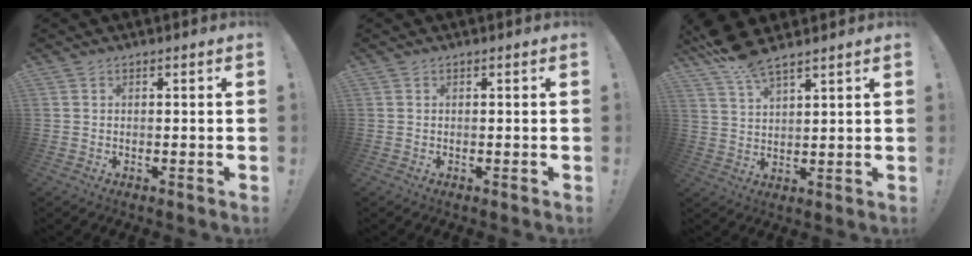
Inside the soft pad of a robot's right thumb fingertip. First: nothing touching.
{"total": 0.0}
{"total": 7.9, "force": [6.5, 1.6, 4.1], "torque": [-0.082, -0.037, 0.121]}